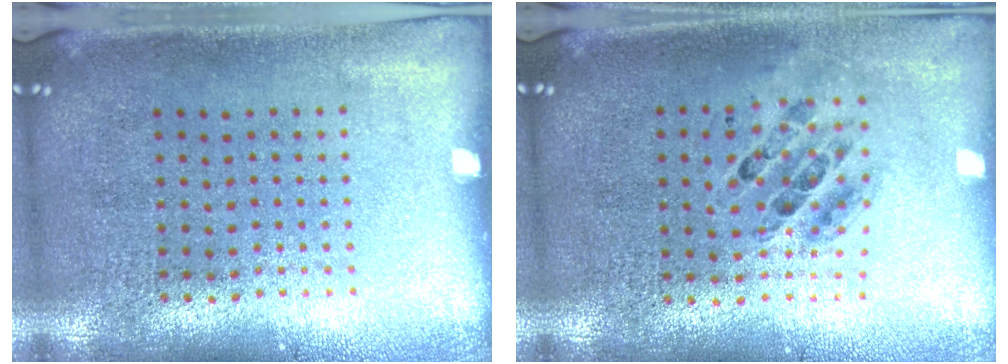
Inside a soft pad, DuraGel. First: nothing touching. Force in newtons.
{"total": 0.7, "press": 0.7, "slide": 0.1}